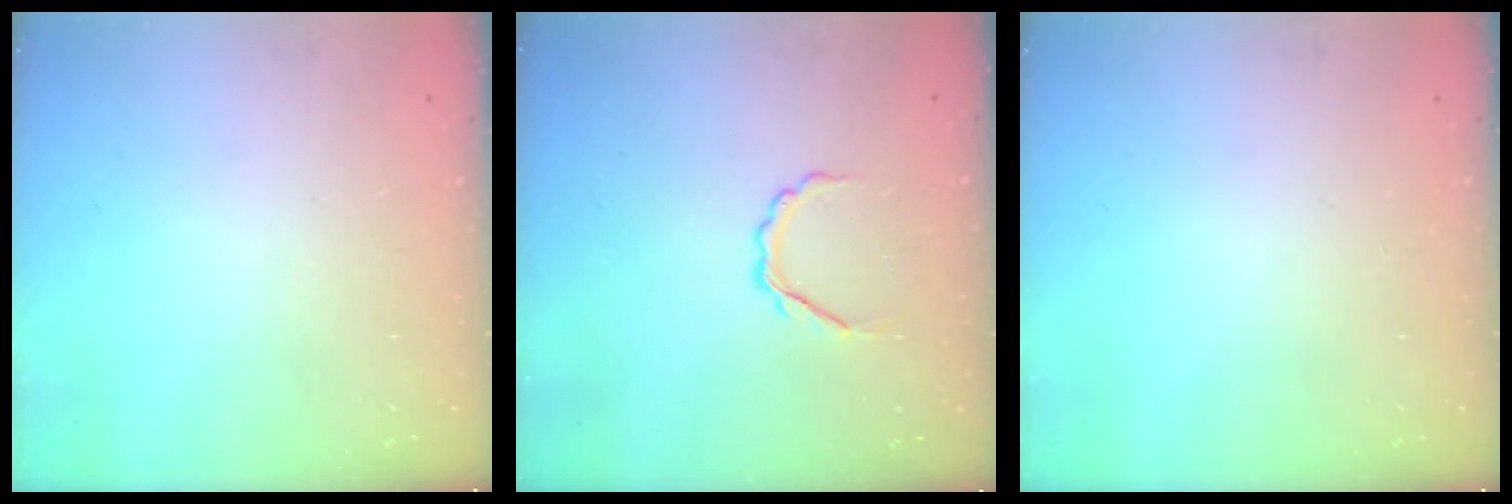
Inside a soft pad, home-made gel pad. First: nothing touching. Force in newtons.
{"total": 4.2, "press": 4.0, "slide": 1.3}
{"total": 0.0}